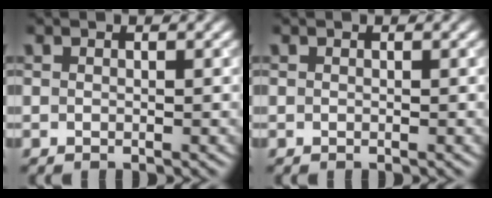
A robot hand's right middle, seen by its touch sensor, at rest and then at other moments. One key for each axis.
{"total": 0.0}